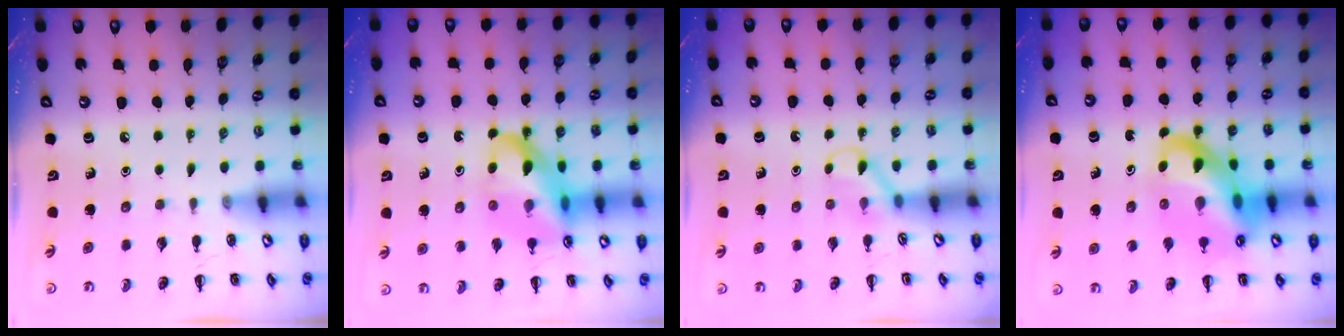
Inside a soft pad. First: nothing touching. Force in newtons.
{"total": 15.9, "press": 15.4, "slide": 3.8}
{"total": 3.9, "press": 3.7, "slide": 1.4}
{"total": 18.0, "press": 17.5, "slide": 4.2}